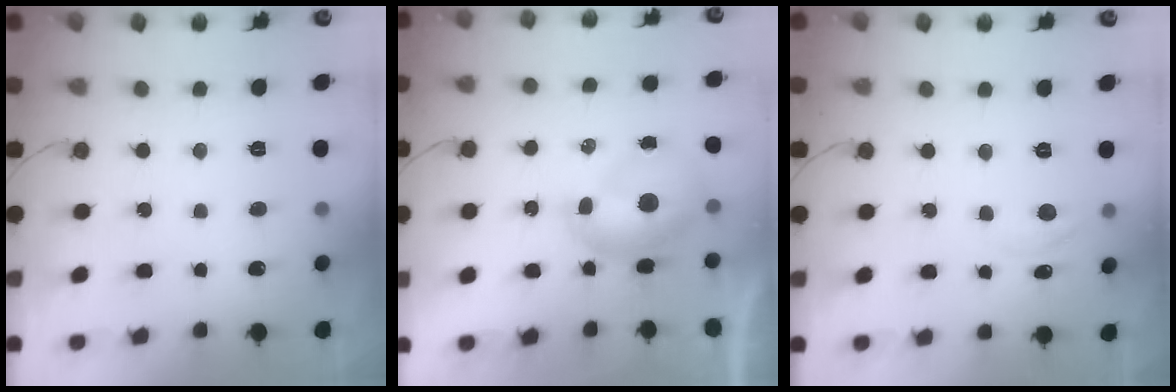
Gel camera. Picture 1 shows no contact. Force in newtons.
{"total": 7.2, "press": 7.2, "slide": 0.8}
{"total": 4.6, "press": 4.5, "slide": 0.7}